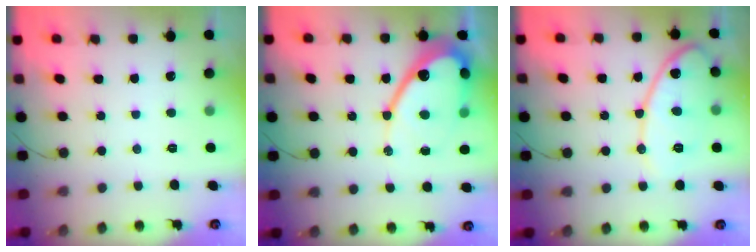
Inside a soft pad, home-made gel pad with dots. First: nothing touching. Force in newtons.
{"total": 16.3, "press": 16.3, "slide": 1.5}
{"total": 13.5, "press": 13.5, "slide": 1.2}